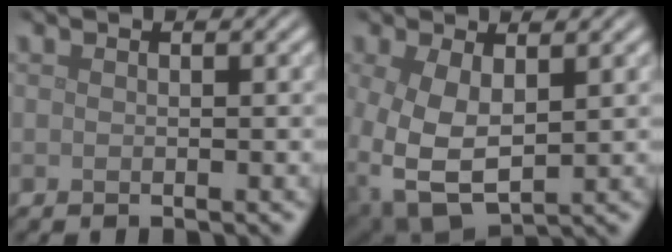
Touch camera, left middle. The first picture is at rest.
{"total": 6.5, "force": [-0.3, 3.9, 5.2], "torque": [-0.132, -0.020, 0.009]}